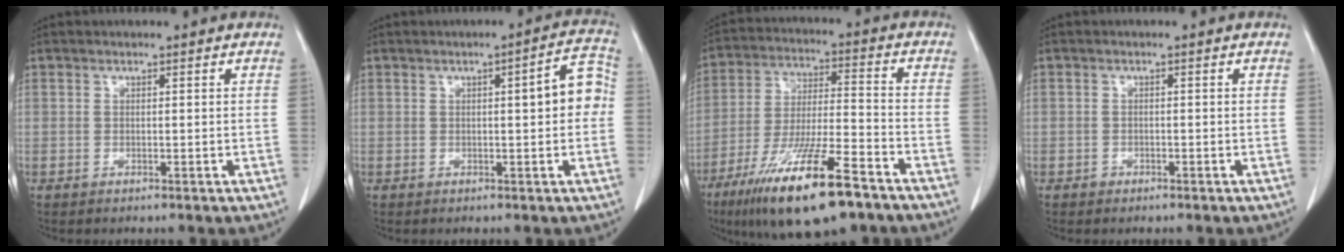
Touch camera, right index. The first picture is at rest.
{"total": 5.4, "force": [0.2, 1.1, 5.3], "torque": [-0.064, 0.020, -0.002]}
{"total": 18.4, "force": [-11.8, 2.7, 13.8], "torque": [-0.251, -0.039, -0.208]}
{"total": 0.8, "force": [-0.6, 0.6, -0.1], "torque": [-0.004, 0.003, -0.013]}